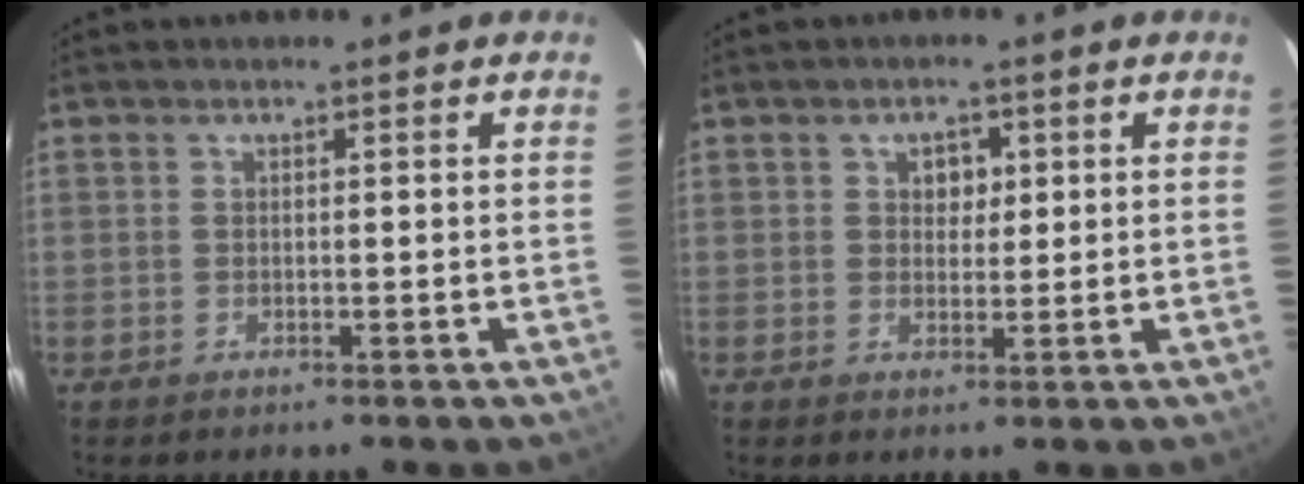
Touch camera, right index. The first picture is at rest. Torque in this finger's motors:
{"motor_torque": [0.02, 0.00, 0.03, 0.03]}